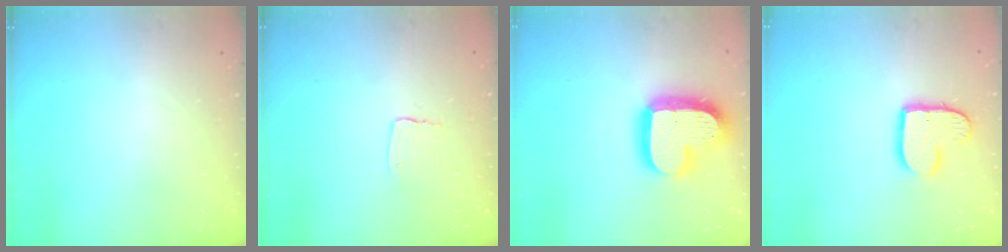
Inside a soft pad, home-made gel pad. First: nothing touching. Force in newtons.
{"total": 3.8, "press": 3.8, "slide": 0.4}
{"total": 20.7, "press": 20.7, "slide": 1.7}
{"total": 11.1, "press": 11.1, "slide": 0.5}